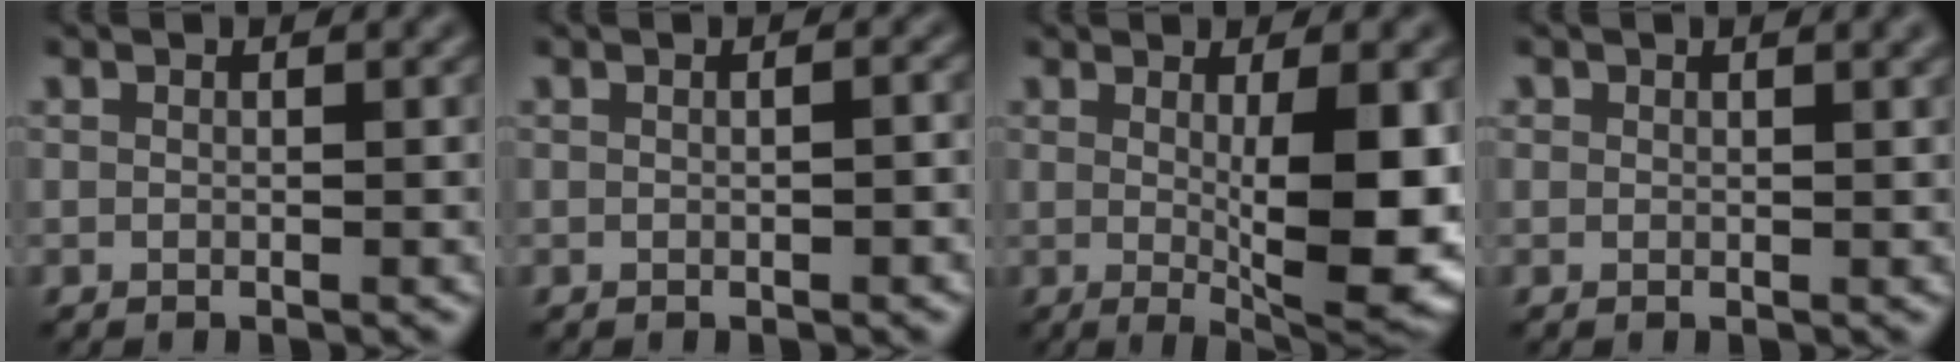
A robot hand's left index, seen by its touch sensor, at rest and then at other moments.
{"total": 1.3, "force": [-0.1, 0.3, 1.2], "torque": [-0.017, 0.000, 0.003]}
{"total": 9.6, "force": [0.0, 2.5, 9.3], "torque": [-0.125, -0.017, 0.011]}
{"total": 1.5, "force": [1.0, 0.5, 0.9], "torque": [-0.012, -0.005, 0.018]}